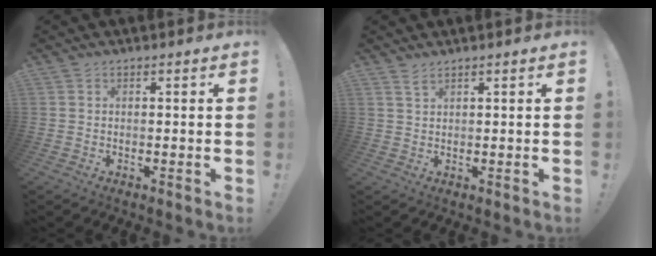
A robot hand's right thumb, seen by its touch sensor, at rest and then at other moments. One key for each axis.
{"total": 1.9, "fx": 1.5, "fy": 0.3, "fz": 1.0, "tx": -0.020, "ty": -0.003, "tz": 0.027}